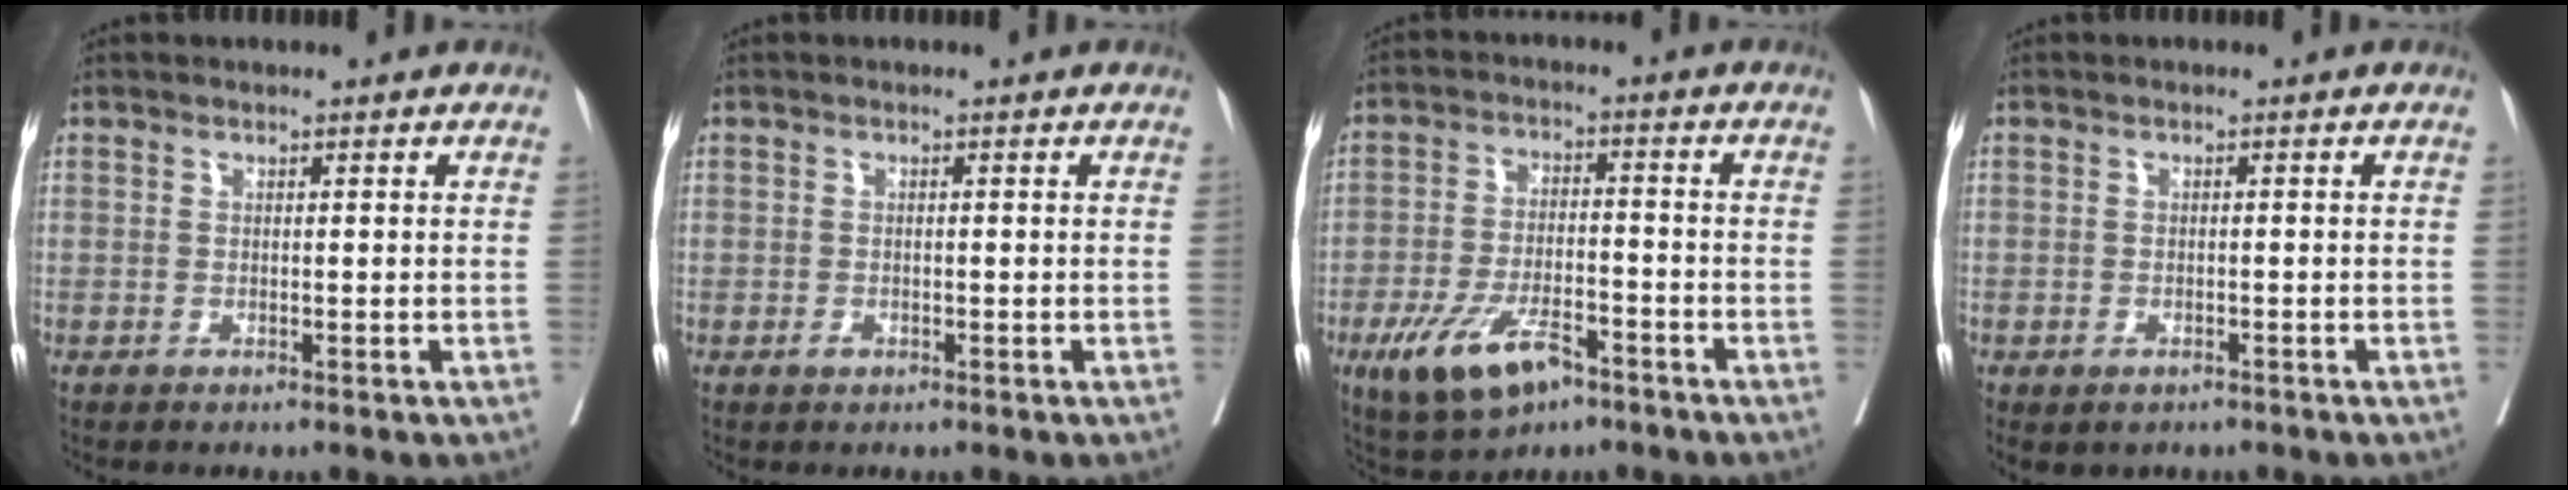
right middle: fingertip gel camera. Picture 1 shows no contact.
{"total": 0.7, "force": [-0.4, 0.5, 0.3], "torque": [-0.005, 0.001, -0.005]}
{"total": 10.2, "force": [-5.9, 4.0, 7.3], "torque": [-0.147, -0.008, -0.098]}
{"total": 2.9, "force": [-2.0, 1.6, 1.3], "torque": [-0.019, -0.005, -0.024]}